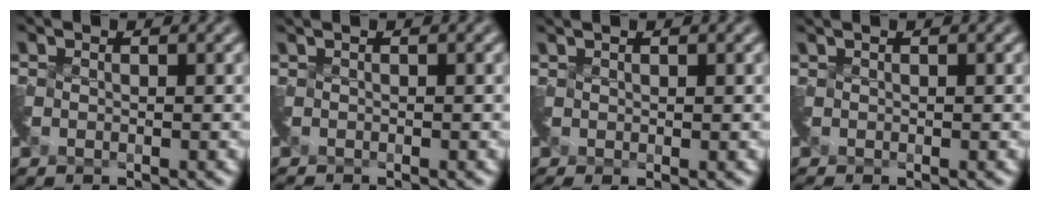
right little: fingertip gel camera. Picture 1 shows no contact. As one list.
[{"total": 1.0, "force": [-0.6, -0.1, 0.8], "torque": [-0.018, -0.008, -0.016]}, {"total": 2.2, "force": [0.5, 0.5, 2.1], "torque": [-0.046, 0.005, 0.011]}, {"total": 1.1, "force": [0.1, 0.1, 1.1], "torque": [-0.021, 0.000, -0.001]}]